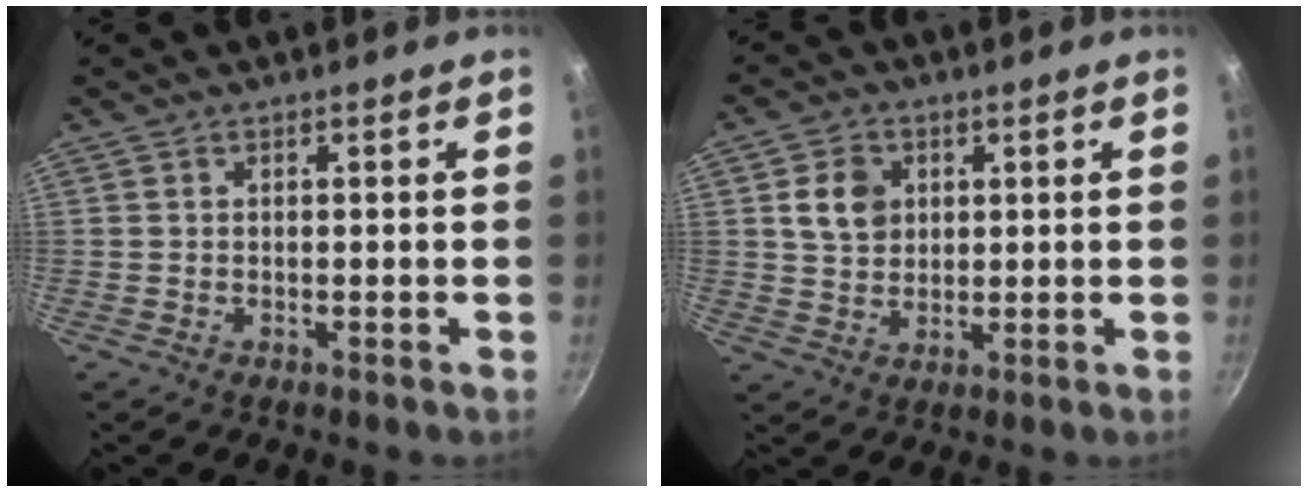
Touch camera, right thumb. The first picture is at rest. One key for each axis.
{"total": 7.1, "fx": 1.9, "fy": 5.8, "fz": 3.7, "tx": -0.045, "ty": 0.001, "tz": 0.033}